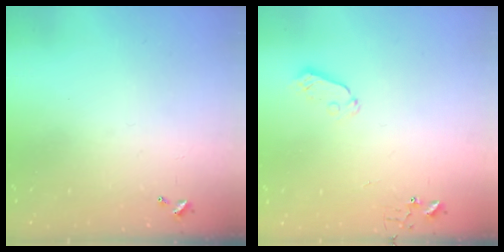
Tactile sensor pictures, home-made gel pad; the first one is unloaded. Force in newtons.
{"total": 5.0, "press": 5.0, "slide": 0.4}